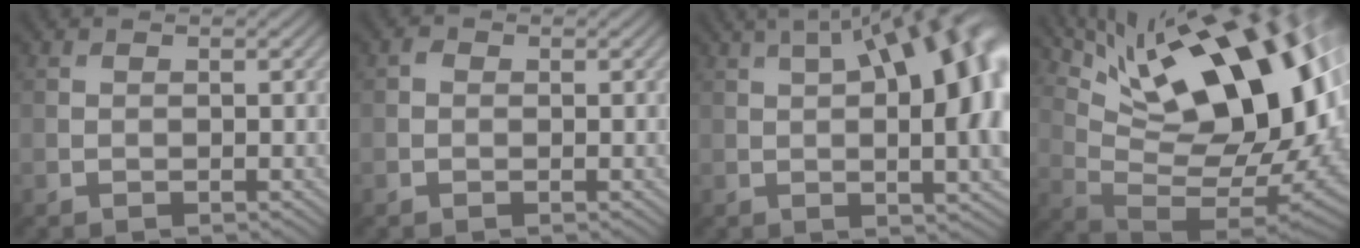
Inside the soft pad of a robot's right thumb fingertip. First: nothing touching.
{"total": 0.8, "force": [-0.4, 0.7, 0.0], "torque": [0.001, 0.000, -0.008]}
{"total": 16.6, "force": [3.1, 6.5, 15.0], "torque": [-0.199, 0.029, 0.052]}
{"total": 18.1, "force": [8.1, 7.2, 14.5], "torque": [-0.227, 0.032, 0.142]}